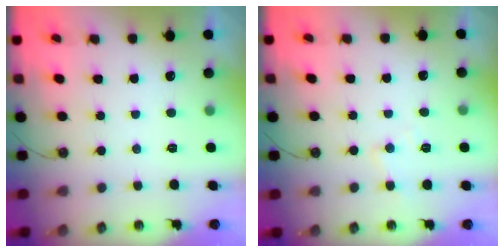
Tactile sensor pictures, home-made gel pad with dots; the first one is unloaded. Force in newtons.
{"total": 6.0, "press": 6.0, "slide": 0.7}